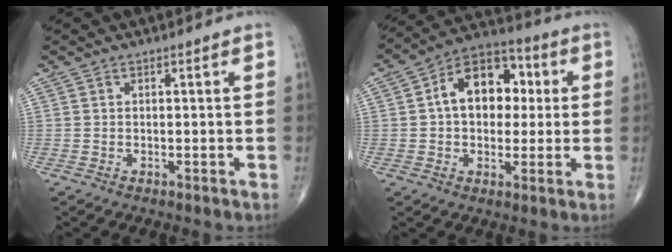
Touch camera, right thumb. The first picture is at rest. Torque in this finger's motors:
{"motor_torque": [0.64, 3.09, 1.08, 0.05, 0.12]}